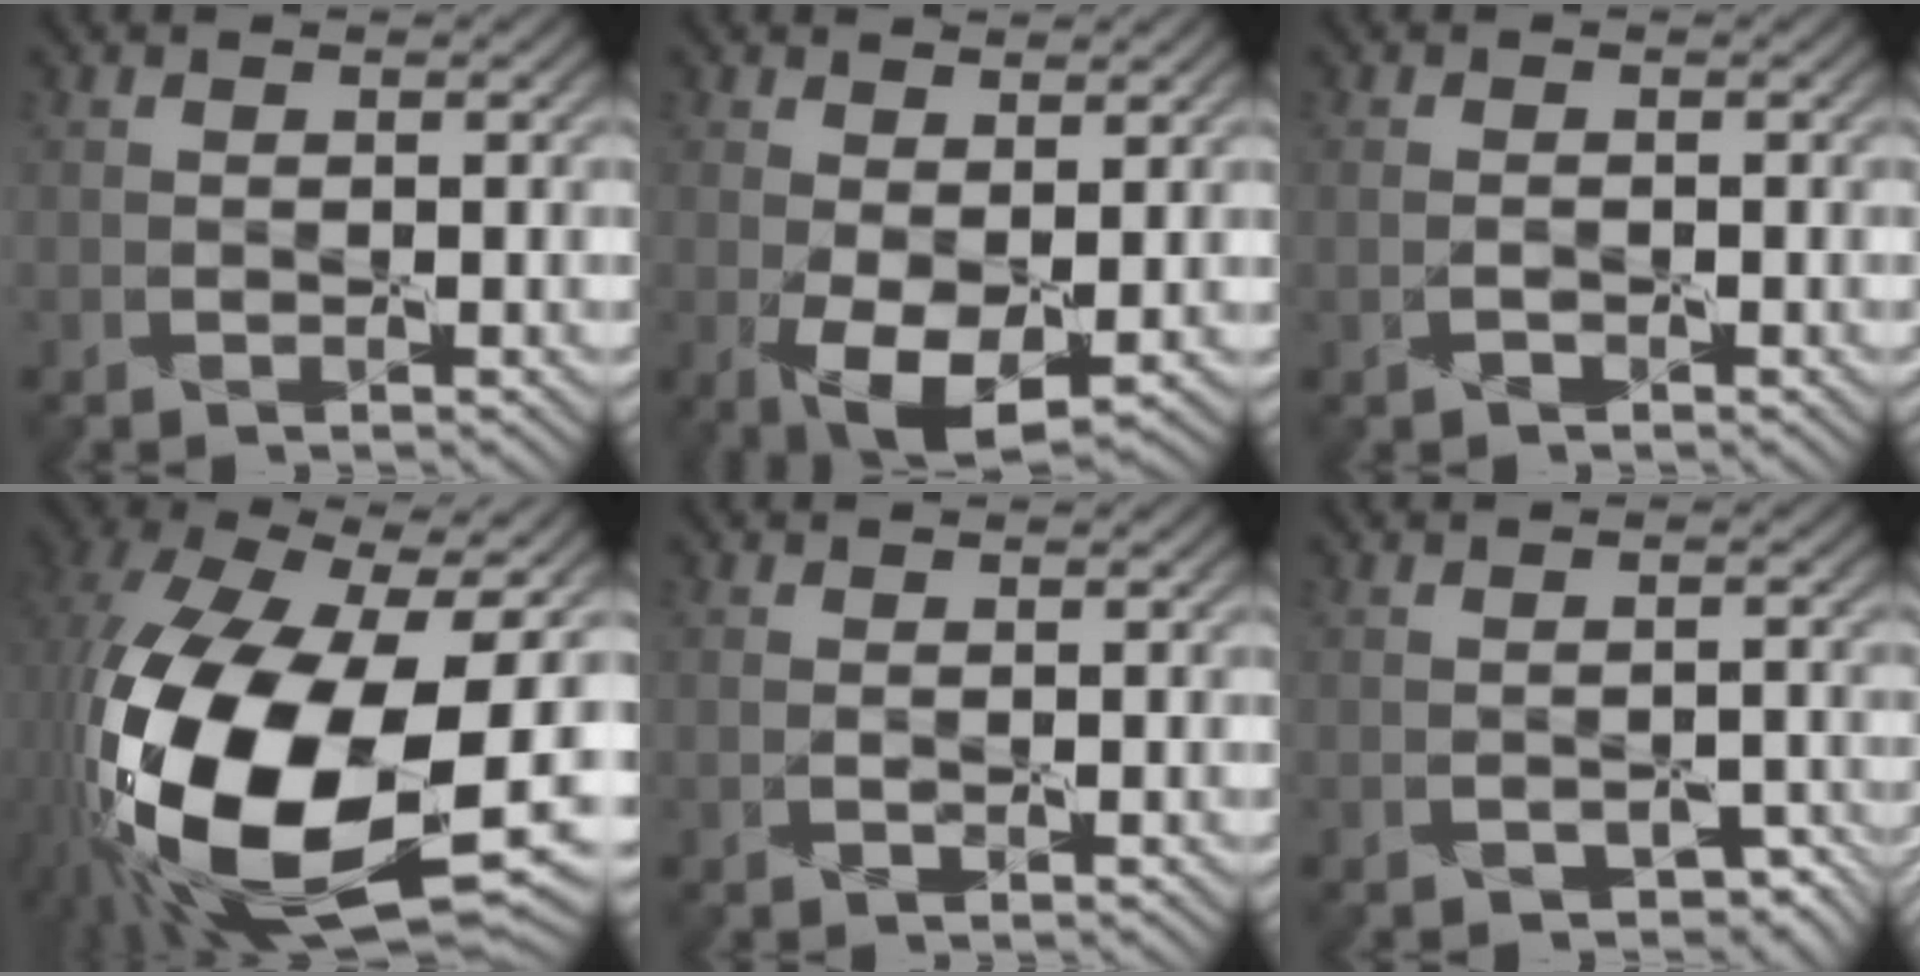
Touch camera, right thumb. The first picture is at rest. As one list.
[{"total": 5.9, "force": [-0.2, 3.0, 5.0], "torque": [-0.110, -0.011, 0.002]}, {"total": 1.2, "force": [-0.5, 0.7, 0.8], "torque": [-0.019, -0.002, -0.008]}, {"total": 21.8, "force": [-5.1, 11.2, 18.0], "torque": [-0.421, -0.060, -0.065]}, {"total": 1.0, "force": [-0.1, 0.6, 0.8], "torque": [-0.020, -0.002, 0.001]}, {"total": 3.5, "force": [-2.2, 2.0, 1.8], "torque": [-0.030, -0.005, -0.020]}]